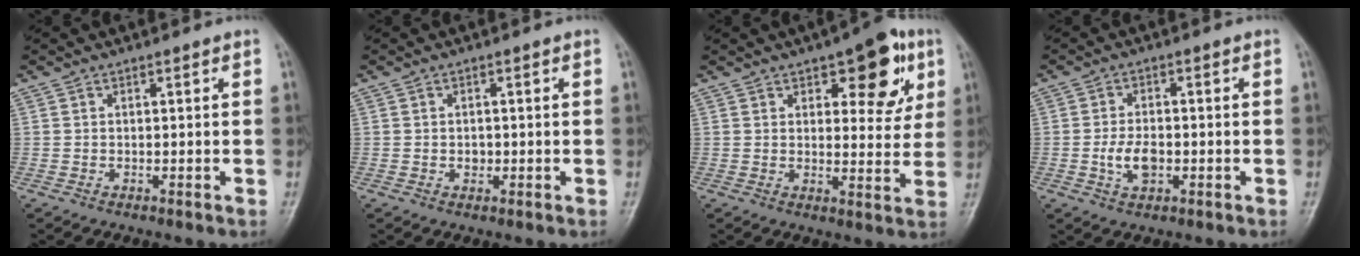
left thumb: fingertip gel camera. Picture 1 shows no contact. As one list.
[{"total": 1.5, "force": [-0.2, 1.3, 0.8], "torque": [-0.006, 0.003, -0.001]}, {"total": 12.0, "force": [5.6, 5.5, 9.1], "torque": [-0.076, -0.018, 0.068]}, {"total": 5.0, "force": [-1.1, 3.0, 3.8], "torque": [-0.068, 0.005, -0.021]}]